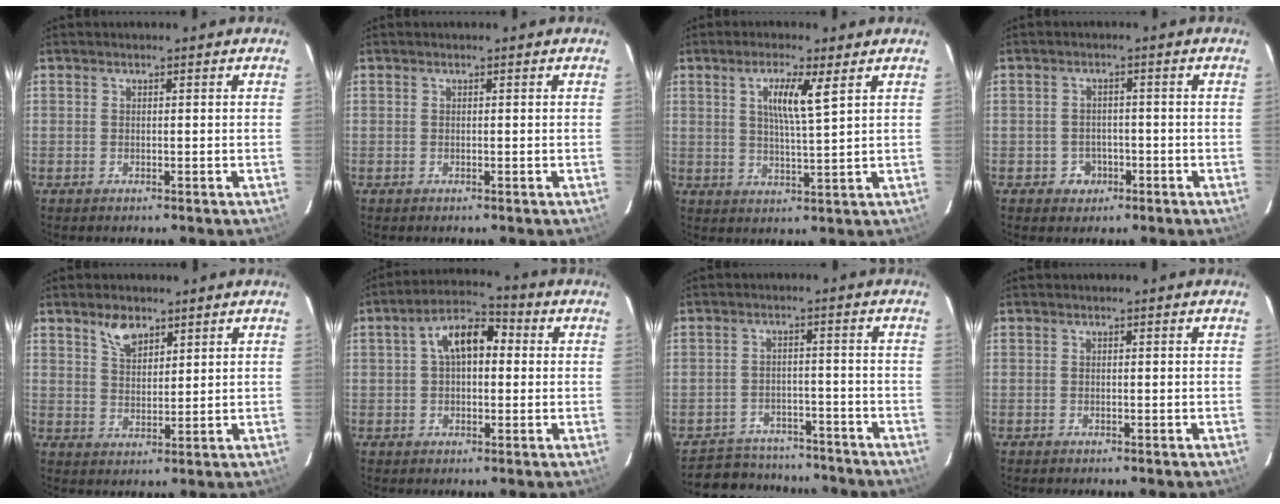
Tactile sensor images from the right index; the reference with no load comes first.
{"total": 0.0}
{"total": 6.2, "force": [2.7, 0.3, 5.5], "torque": [-0.101, -0.002, 0.046]}
{"total": 3.5, "force": [-1.5, 3.1, 0.5], "torque": [-0.017, 0.009, -0.017]}
{"total": 5.1, "force": [3.5, 2.5, 2.7], "torque": [-0.043, 0.004, 0.067]}
{"total": 8.9, "force": [1.5, 5.1, 7.1], "torque": [-0.126, 0.033, 0.023]}
{"total": 11.3, "force": [-9.8, 5.2, 1.9], "torque": [-0.052, 0.028, -0.126]}
{"total": 0.0}